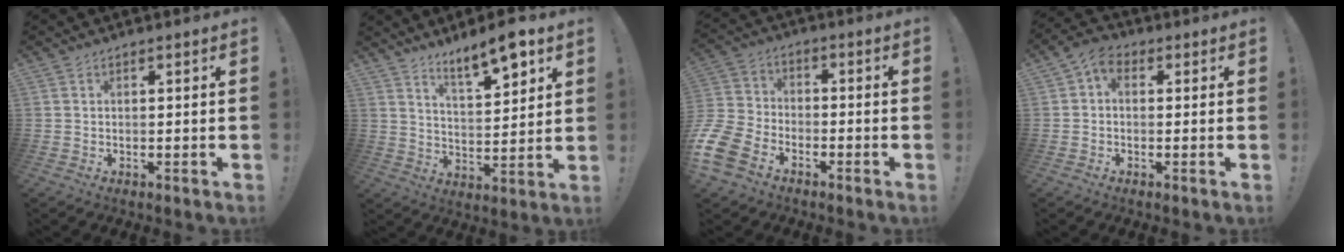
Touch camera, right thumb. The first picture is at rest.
{"total": 10.6, "force": [7.9, 2.3, 6.7], "torque": [-0.098, -0.050, 0.133]}
{"total": 11.3, "force": [-7.3, 7.2, 4.7], "torque": [-0.109, 0.048, -0.134]}
{"total": 4.0, "force": [0.1, 3.0, 2.7], "torque": [-0.048, 0.008, 0.005]}